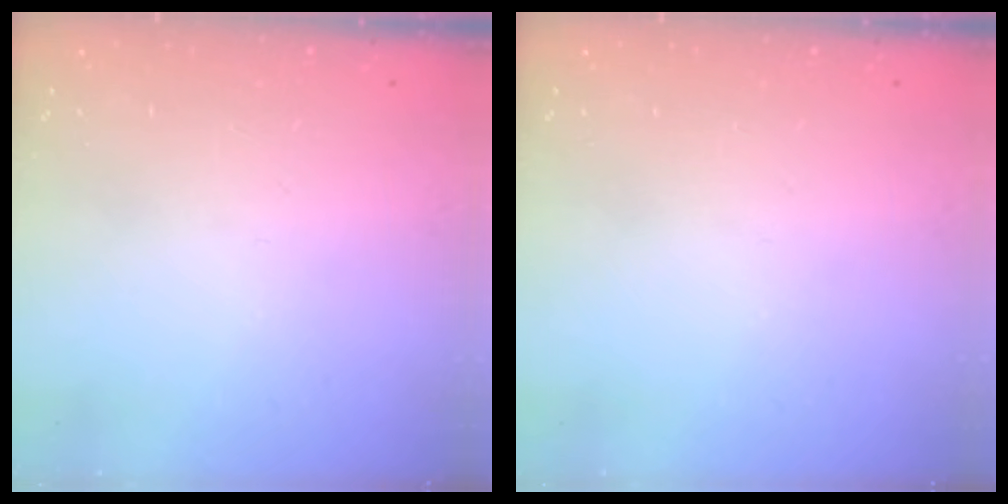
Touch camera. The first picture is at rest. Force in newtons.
{"total": 0.0}